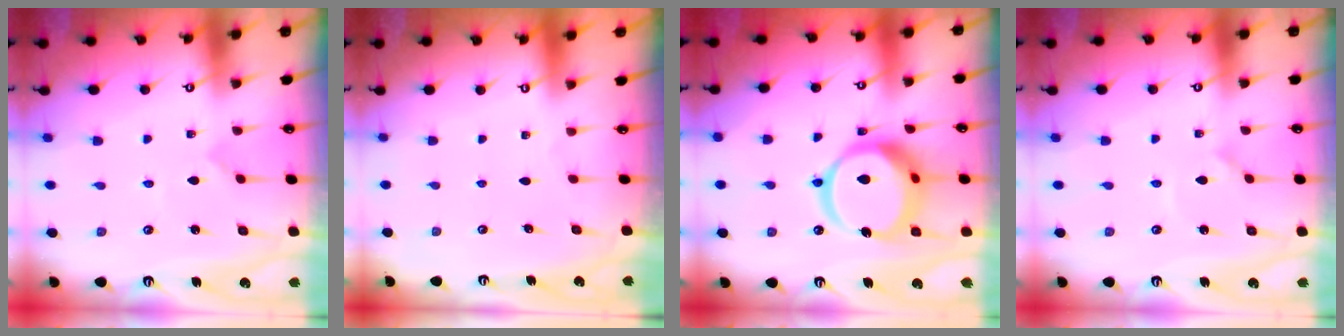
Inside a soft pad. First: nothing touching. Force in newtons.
{"total": 0.0}
{"total": 19.1, "press": 19.0, "slide": 2.3}
{"total": 1.7, "press": 1.7, "slide": 0.1}